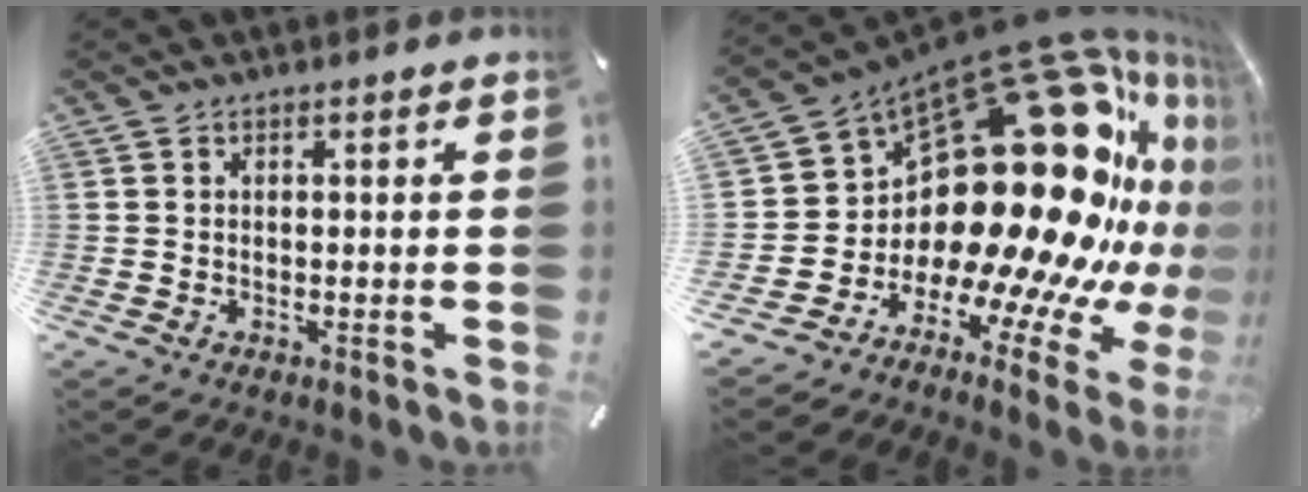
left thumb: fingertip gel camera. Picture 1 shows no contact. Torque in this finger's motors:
{"motor_torque": [1.39, 1.40, 1.67, 1.11, 0.19]}